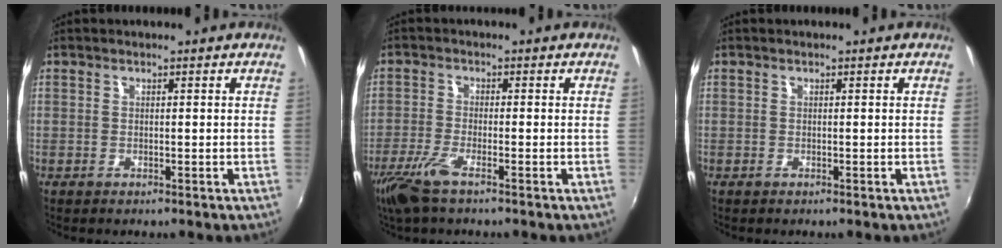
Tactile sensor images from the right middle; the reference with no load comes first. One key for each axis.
{"total": 6.3, "fx": -4.2, "fy": 0.9, "fz": 4.6, "tx": -0.112, "ty": -0.017, "tz": -0.083}
{"total": 0.0}